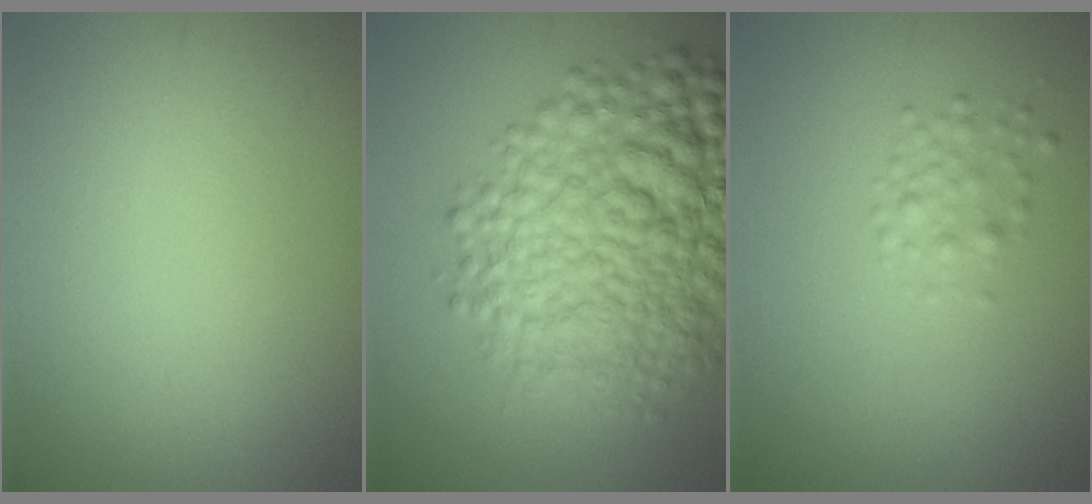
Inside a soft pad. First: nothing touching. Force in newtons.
{"total": 10.9, "press": 10.9, "slide": 0.3}
{"total": 1.3, "press": 1.3, "slide": 0.0}